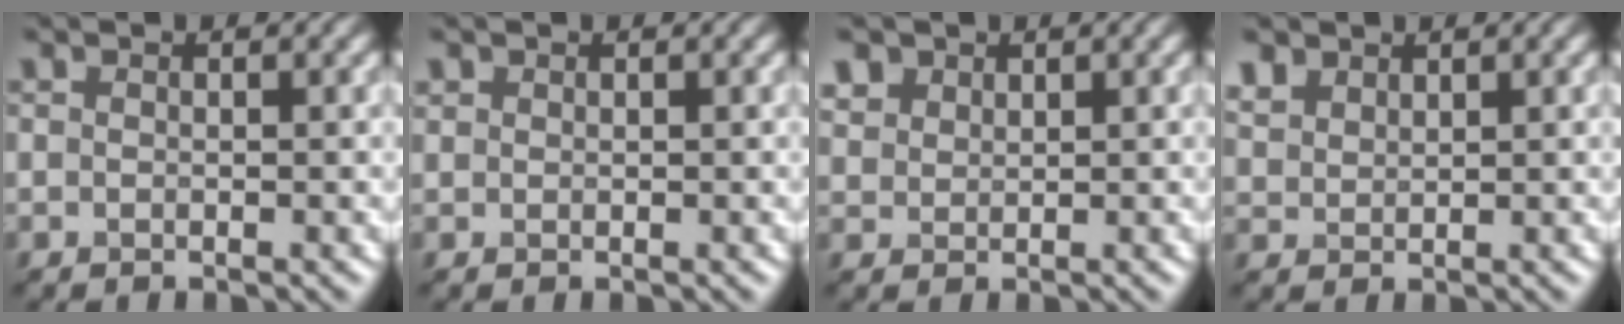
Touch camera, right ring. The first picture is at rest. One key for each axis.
{"total": 1.2, "fx": -0.2, "fy": -0.8, "fz": -0.9, "tx": -0.006, "ty": -0.004, "tz": 0.017}
{"total": 1.3, "fx": 0.9, "fy": 0.1, "fz": -0.9, "tx": -0.012, "ty": 0.002, "tz": 0.049}
{"total": 1.4, "fx": 1.1, "fy": -0.1, "fz": -0.9, "tx": -0.014, "ty": 0.008, "tz": 0.058}